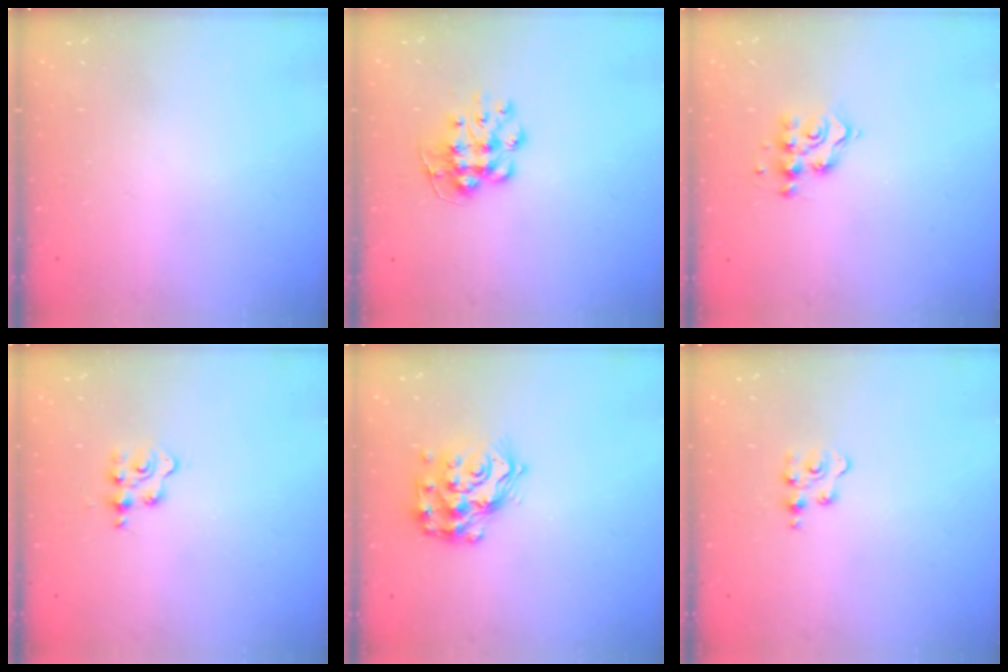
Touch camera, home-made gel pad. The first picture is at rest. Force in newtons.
{"total": 9.3, "press": 9.3, "slide": 0.3}
{"total": 6.5, "press": 6.5, "slide": 0.3}
{"total": 2.3, "press": 2.3, "slide": 0.3}
{"total": 14.8, "press": 14.8, "slide": 1.0}
{"total": 2.3, "press": 2.3, "slide": 0.3}